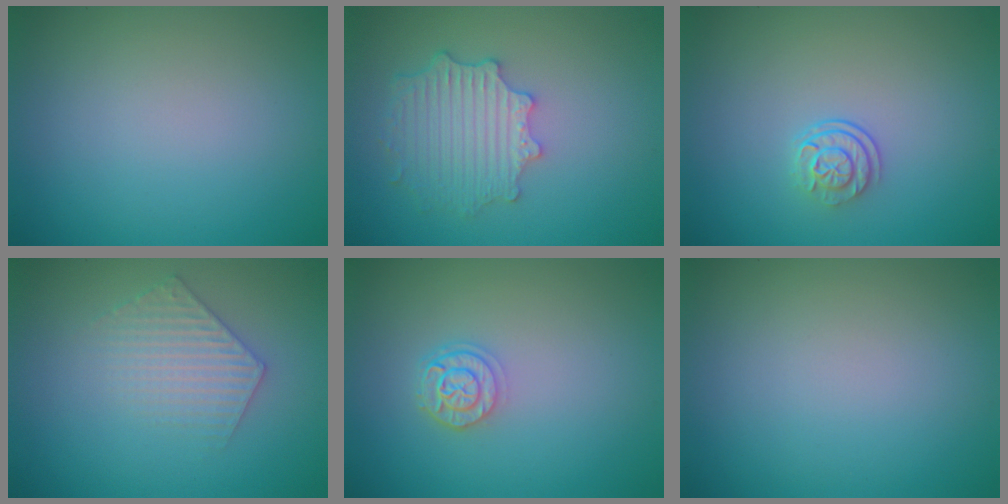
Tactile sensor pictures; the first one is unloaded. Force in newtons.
{"total": 4.7, "press": 3.9, "slide": 2.7}
{"total": 2.3, "press": 1.7, "slide": 1.5}
{"total": 2.9, "press": 2.9, "slide": 0.5}
{"total": 2.4, "press": 2.0, "slide": 1.3}
{"total": 0.0}